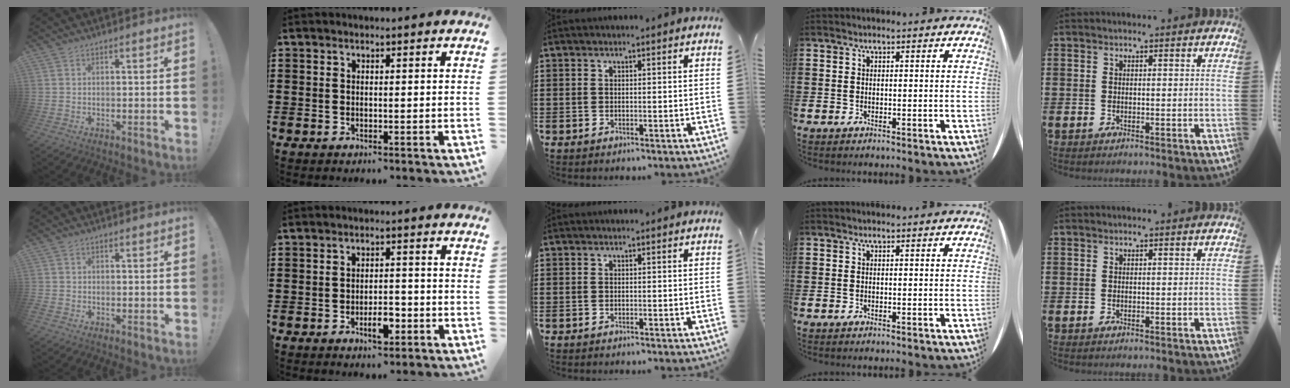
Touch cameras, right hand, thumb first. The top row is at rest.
{"thumb": {"total": 1.2, "force": [-0.8, 0.8, 0.2], "torque": [-0.008, 0.006, -0.015]}, "index": {"total": 4.4, "force": [-1.9, 1.9, 3.4], "torque": [-0.057, 0.007, -0.034]}}